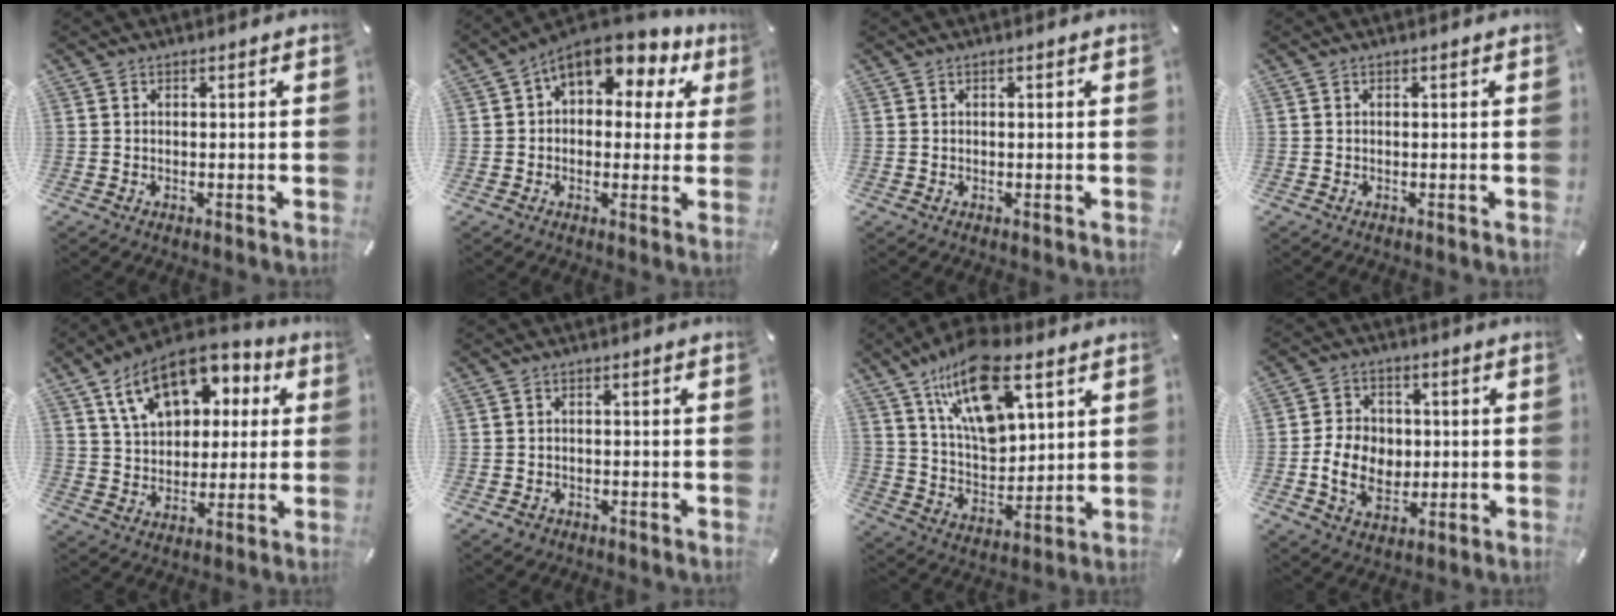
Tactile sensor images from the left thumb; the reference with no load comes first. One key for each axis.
{"total": 10.4, "fx": 5.8, "fy": 5.9, "fz": 6.2, "tx": -0.091, "ty": -0.033, "tz": 0.102}
{"total": 0.5, "fx": 0.1, "fy": 0.2, "fz": 0.5, "tx": -0.009, "ty": 0.002, "tz": 0.000}
{"total": 0.0}
{"total": 15.8, "fx": 7.6, "fy": 10.4, "fz": 9.2, "tx": -0.162, "ty": -0.015, "tz": 0.143}
{"total": 1.8, "fx": -1.0, "fy": 1.3, "fz": 0.6, "tx": -0.012, "ty": 0.006, "tz": -0.022}
{"total": 17.6, "fx": 10.1, "fy": 9.0, "fz": 11.2, "tx": -0.211, "ty": -0.042, "tz": 0.177}
{"total": 10.3, "fx": -1.0, "fy": 8.3, "fz": 6.0, "tx": -0.130, "ty": 0.010, "tz": -0.019}